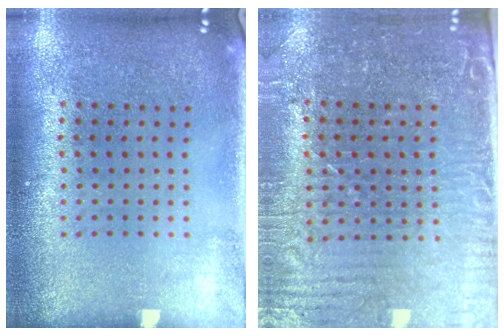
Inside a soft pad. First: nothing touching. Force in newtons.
{"total": 3.8, "press": 3.5, "slide": 1.5}